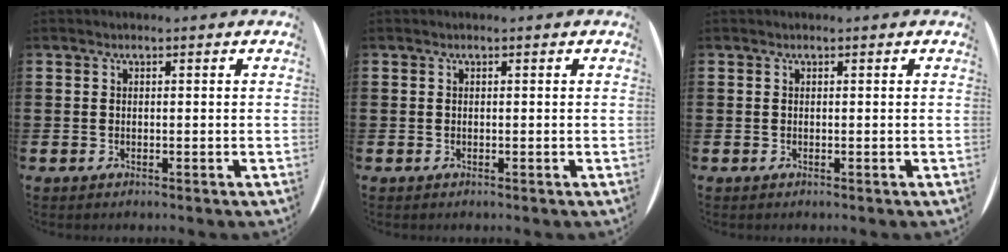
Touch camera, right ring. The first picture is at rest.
{"total": 0.0}
{"total": 0.0}